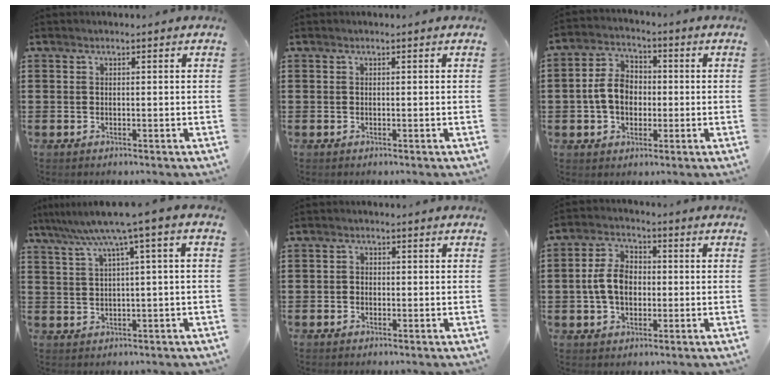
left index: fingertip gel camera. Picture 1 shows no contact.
{"total": 0.0}
{"total": 7.1, "force": [-0.7, 5.3, 4.7], "torque": [-0.116, 0.009, -0.020]}
{"total": 5.9, "force": [2.3, -0.5, 5.4], "torque": [-0.109, -0.015, 0.032]}
{"total": 1.2, "force": [-0.6, 1.0, 0.3], "torque": [-0.008, 0.003, -0.014]}
{"total": 6.9, "force": [-0.5, 4.7, 5.1], "torque": [-0.129, 0.007, -0.018]}